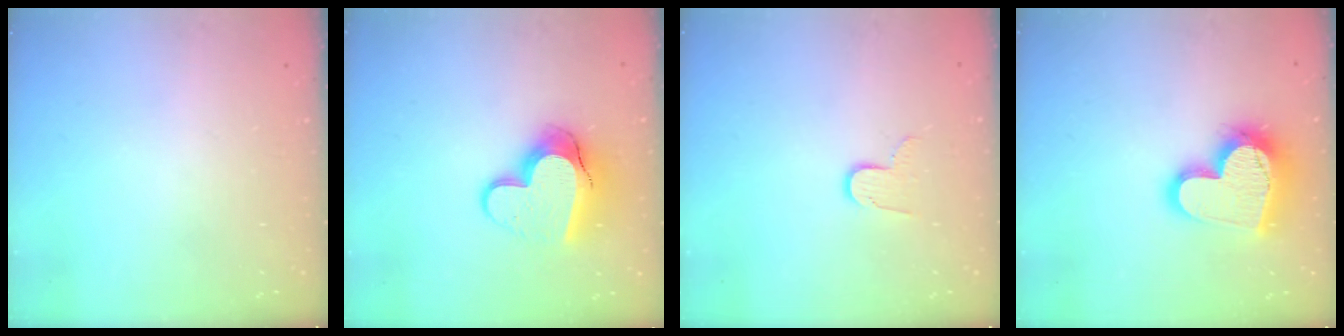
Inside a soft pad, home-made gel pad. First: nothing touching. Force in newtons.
{"total": 14.1, "press": 14.1, "slide": 1.1}
{"total": 7.2, "press": 7.2, "slide": 0.6}
{"total": 17.9, "press": 17.8, "slide": 1.7}